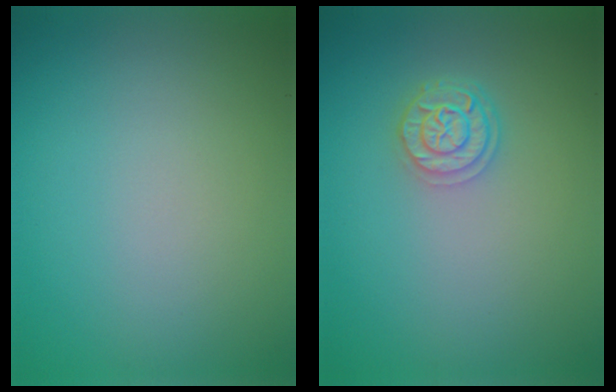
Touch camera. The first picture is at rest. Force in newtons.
{"total": 2.8, "press": 2.3, "slide": 1.5}